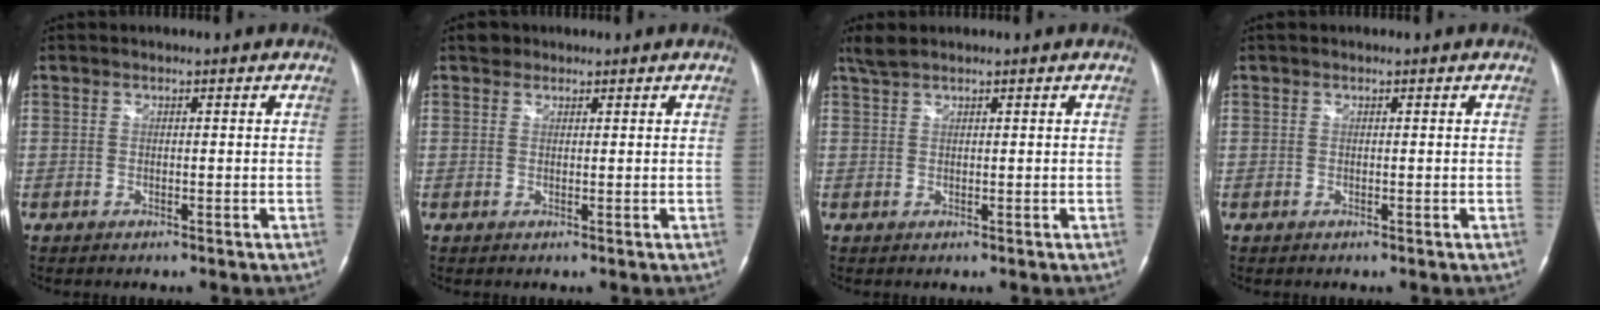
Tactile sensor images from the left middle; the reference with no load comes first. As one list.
[{"total": 1.4, "force": [1.1, 0.9, 0.1], "torque": [0.004, 0.008, 0.014]}, {"total": 2.1, "force": [1.9, 0.2, 0.9], "torque": [-0.024, 0.014, 0.043]}, {"total": 0.0}]